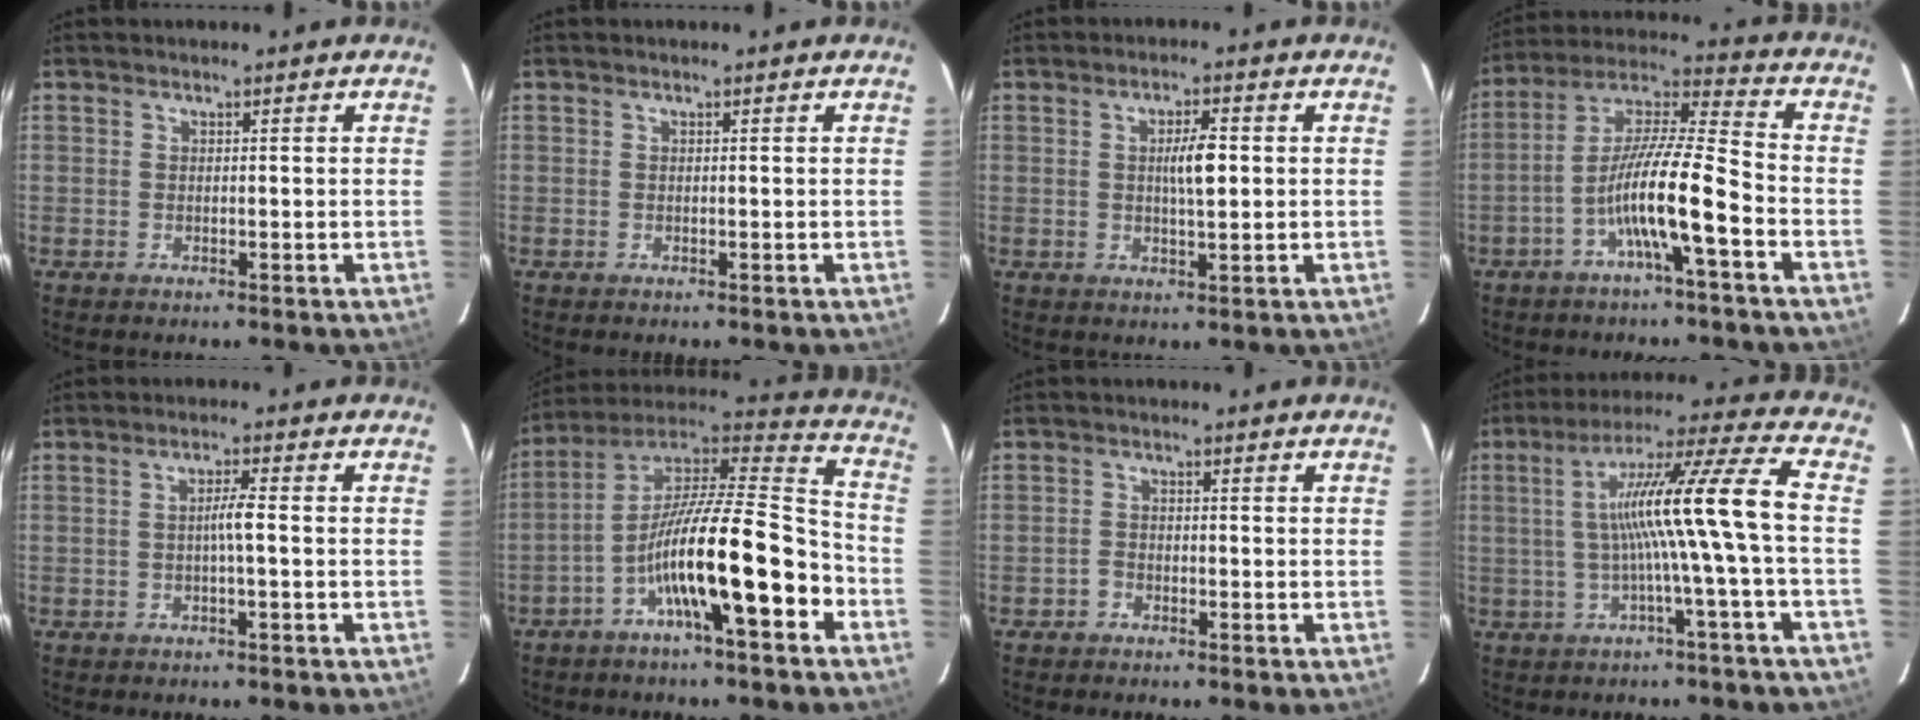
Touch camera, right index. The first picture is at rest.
{"total": 0.0}
{"total": 4.5, "force": [0.4, 0.7, 4.4], "torque": [-0.075, 0.004, 0.007]}
{"total": 12.3, "force": [-4.9, 0.2, 11.3], "torque": [-0.213, 0.016, -0.092]}
{"total": 2.5, "force": [-0.3, -0.2, 2.4], "torque": [-0.041, 0.001, -0.005]}
{"total": 17.8, "force": [-7.0, 1.8, 16.2], "torque": [-0.279, 0.014, -0.121]}
{"total": 1.2, "force": [-0.9, 0.8, 0.3], "torque": [-0.005, 0.004, -0.017]}
{"total": 13.0, "force": [-0.6, -2.2, 12.8], "torque": [-0.212, 0.020, -0.011]}